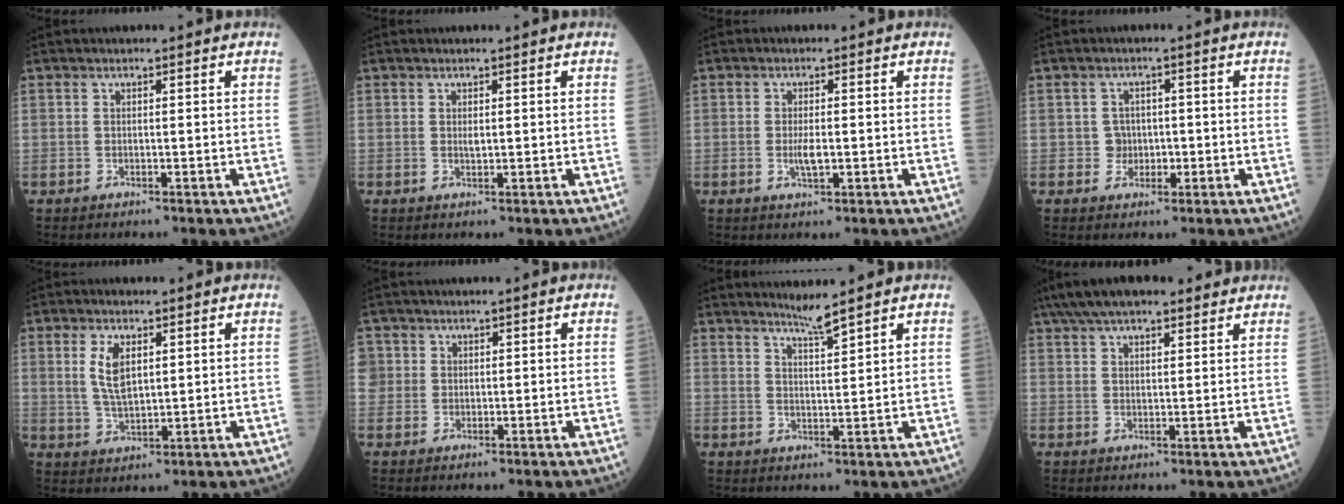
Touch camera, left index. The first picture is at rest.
{"total": 0.6, "force": [0.2, 0.3, 0.5], "torque": [-0.008, 0.000, 0.003]}
{"total": 2.3, "force": [-0.5, 0.6, 2.2], "torque": [-0.045, -0.002, -0.008]}
{"total": 2.4, "force": [-0.4, 2.3, 0.4], "torque": [0.000, 0.007, -0.006]}
{"total": 5.4, "force": [1.8, 2.1, 4.6], "torque": [-0.101, 0.001, 0.040]}
{"total": 2.9, "force": [0.9, 2.8, 0.2], "torque": [0.007, 0.009, 0.017]}
{"total": 3.3, "force": [2.9, -0.8, 1.3], "torque": [-0.027, -0.007, 0.059]}
{"total": 13.4, "force": [10.7, 3.6, 7.2], "torque": [-0.123, 0.058, 0.165]}